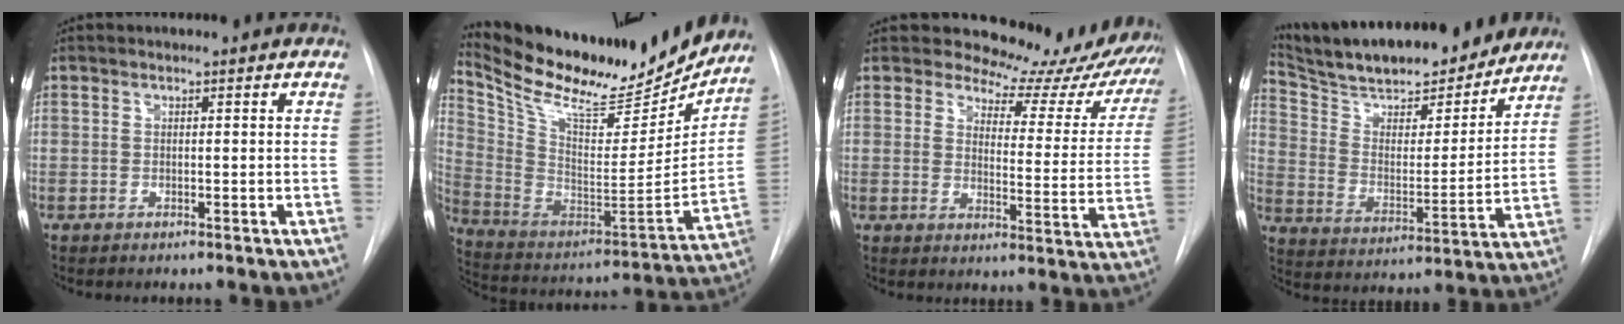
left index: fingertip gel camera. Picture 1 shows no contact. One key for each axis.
{"total": 24.5, "fx": 21.6, "fy": 6.5, "fz": 9.6, "tx": -0.173, "ty": -0.032, "tz": 0.337}
{"total": 19.1, "fx": 18.0, "fy": 5.8, "fz": 3.1, "tx": 0.003, "ty": -0.079, "tz": 0.185}
{"total": 23.5, "fx": 20.6, "fy": 5.3, "fz": 10.0, "tx": -0.168, "ty": 0.000, "tz": 0.310}